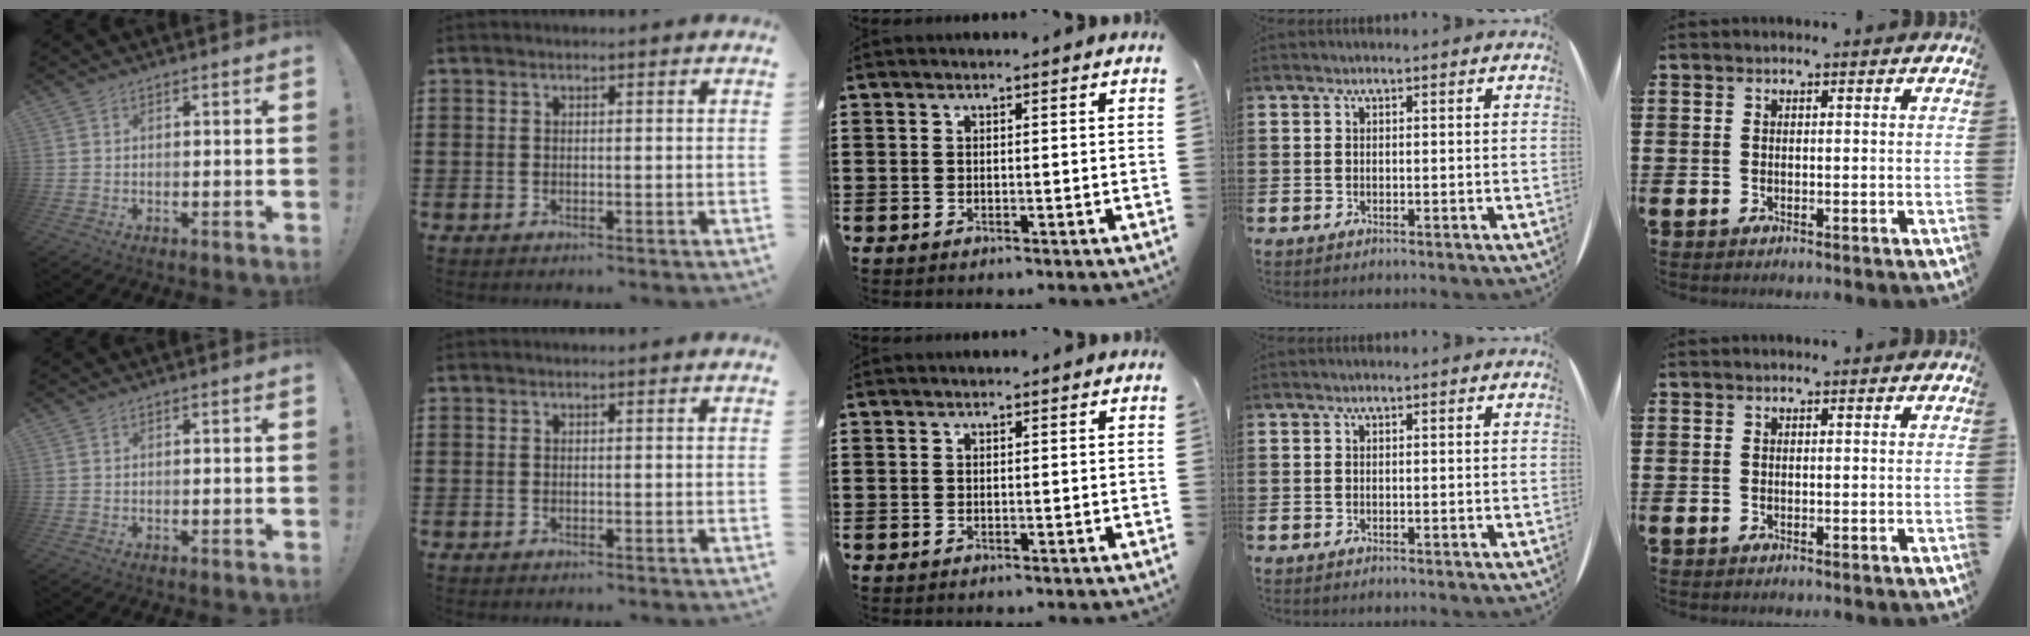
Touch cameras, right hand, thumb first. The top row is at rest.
{}